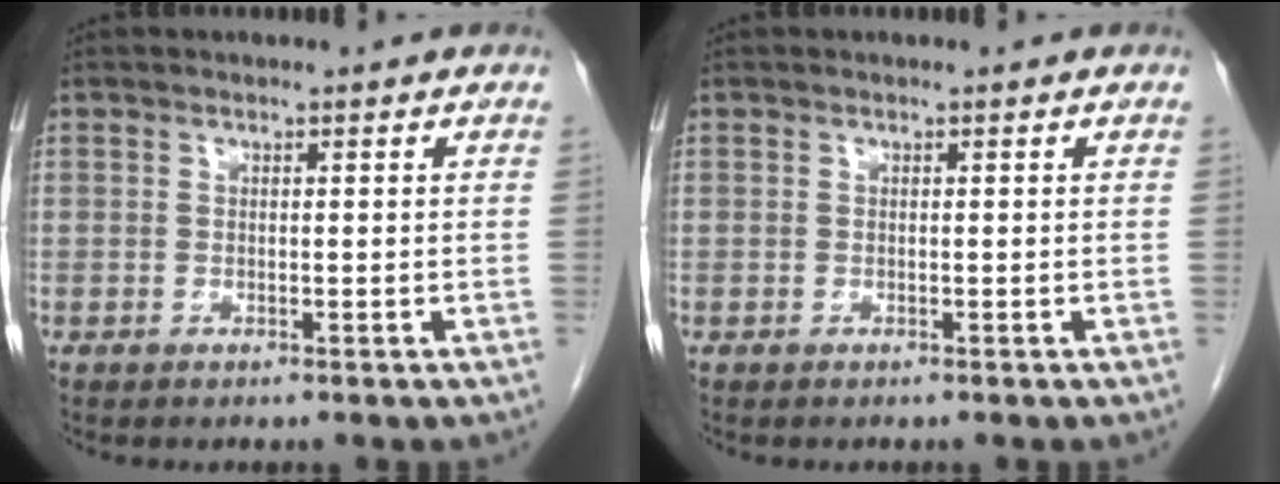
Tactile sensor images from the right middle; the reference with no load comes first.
{"total": 0.0}